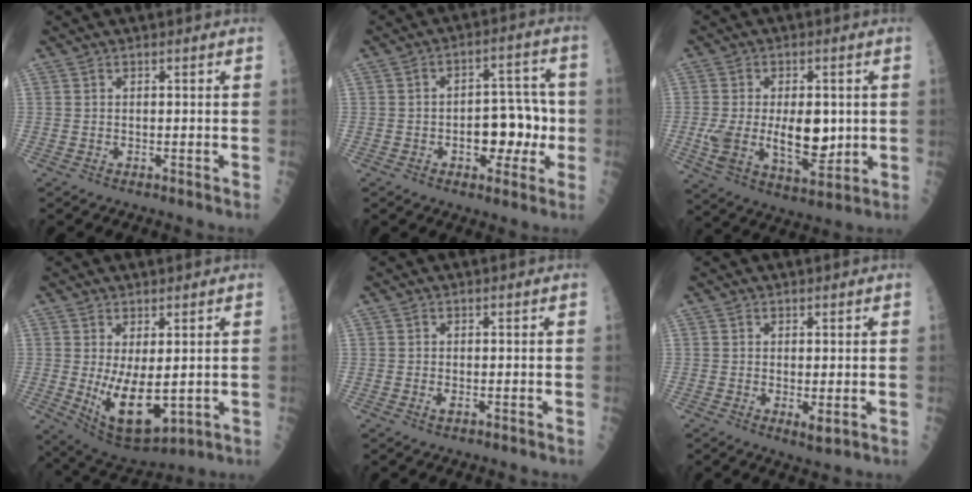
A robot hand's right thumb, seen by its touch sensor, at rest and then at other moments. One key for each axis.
{"total": 10.7, "fx": -2.1, "fy": 6.3, "fz": 8.4, "tx": -0.070, "ty": 0.040, "tz": -0.026}
{"total": 14.0, "fx": -0.1, "fy": 7.2, "fz": 12.1, "tx": -0.200, "ty": -0.018, "tz": 0.009}
{"total": 11.3, "fx": -0.7, "fy": 5.3, "fz": 10.0, "tx": -0.160, "ty": -0.021, "tz": 0.015}
{"total": 0.9, "fx": -0.3, "fy": 0.3, "fz": 0.8, "tx": -0.012, "ty": -0.001, "tz": -0.007}
{"total": 2.2, "fx": -0.2, "fy": 0.7, "fz": 2.1, "tx": -0.034, "ty": -0.008, "tz": 0.001}